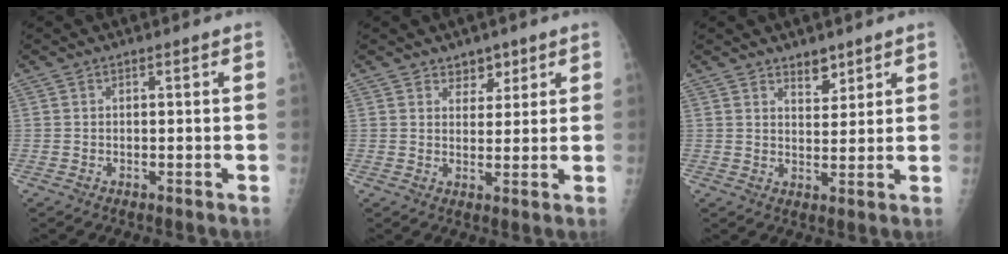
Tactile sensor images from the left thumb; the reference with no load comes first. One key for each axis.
{"total": 3.5, "fx": 2.5, "fy": 2.3, "fz": 1.0, "tx": 0.011, "ty": -0.015, "tz": 0.038}
{"total": 3.9, "fx": 2.9, "fy": 2.0, "fz": 1.6, "tx": -0.006, "ty": -0.022, "tz": 0.049}